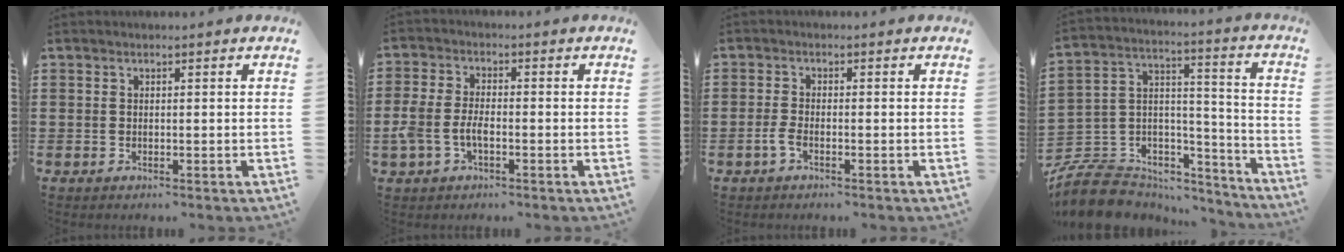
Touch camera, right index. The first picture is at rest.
{"total": 4.4, "force": [-1.6, 2.3, 3.4], "torque": [-0.087, -0.002, -0.036]}
{"total": 2.0, "force": [-1.1, 0.5, 1.7], "torque": [-0.038, -0.003, -0.022]}
{"total": 8.1, "force": [-6.4, 4.6, 1.6], "torque": [-0.051, 0.002, -0.121]}